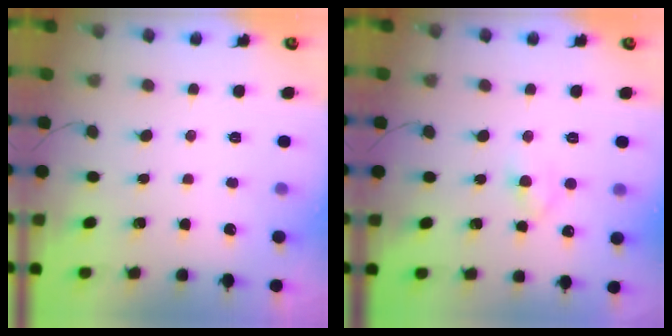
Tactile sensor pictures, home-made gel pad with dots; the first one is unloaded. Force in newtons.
{"total": 3.7, "press": 3.4, "slide": 1.4}